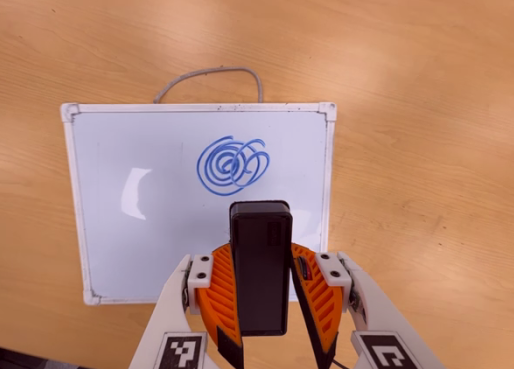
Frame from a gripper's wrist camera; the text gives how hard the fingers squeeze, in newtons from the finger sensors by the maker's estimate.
{"total": 6.2, "left": 5.8, "right": 6.6}